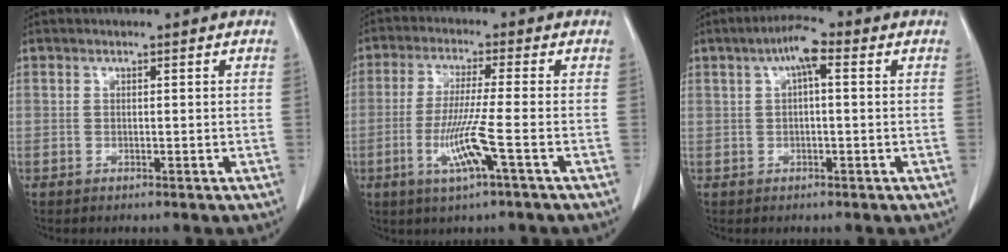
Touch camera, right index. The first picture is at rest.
{"total": 8.1, "force": [-2.7, -0.7, 7.6], "torque": [-0.153, -0.016, -0.055]}
{"total": 4.7, "force": [1.6, 1.1, 4.3], "torque": [-0.080, 0.018, 0.024]}